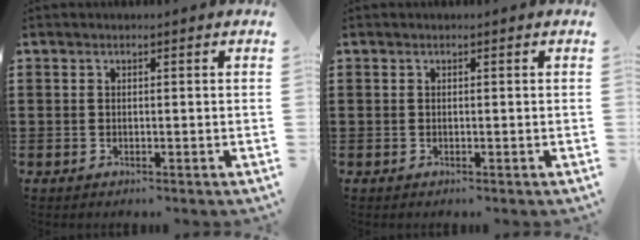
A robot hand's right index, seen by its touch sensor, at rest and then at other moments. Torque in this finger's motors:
{"motor_torque": [0.00, 0.01, 0.00, 0.00]}